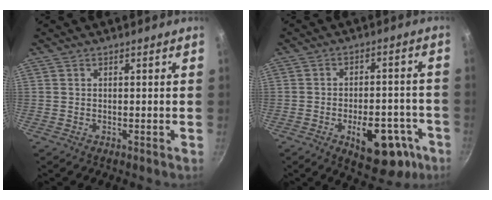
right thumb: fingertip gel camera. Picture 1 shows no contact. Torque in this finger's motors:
{"motor_torque": [1.35, 1.07, 1.05, -0.73, 0.29]}